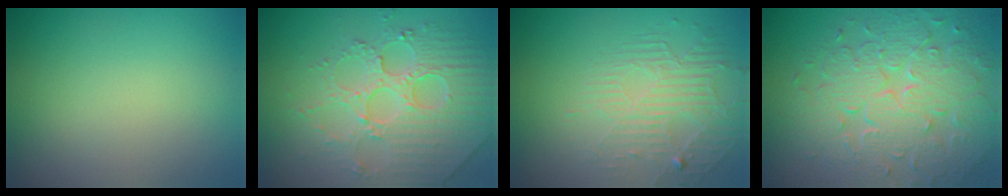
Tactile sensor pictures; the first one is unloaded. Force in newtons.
{"total": 4.4, "press": 4.3, "slide": 1.0}
{"total": 2.3, "press": 1.7, "slide": 1.6}
{"total": 8.1, "press": 5.8, "slide": 5.7}